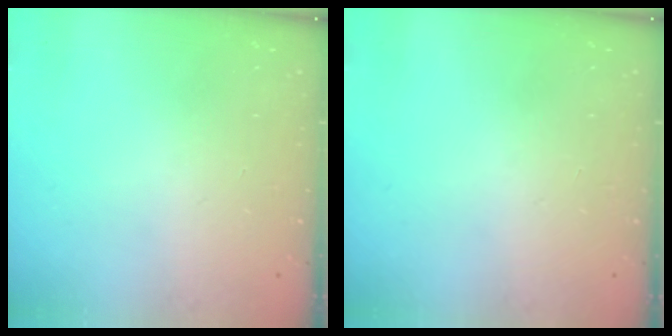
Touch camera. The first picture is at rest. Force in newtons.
{"total": 0.0}